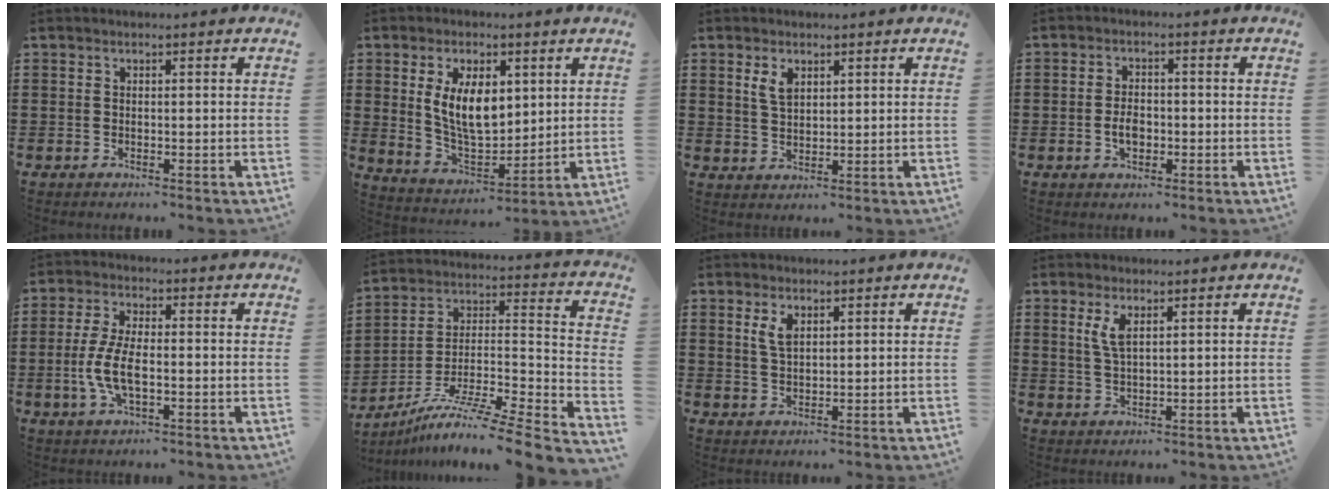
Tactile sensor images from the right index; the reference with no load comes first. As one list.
[{"total": 9.2, "force": [2.1, 5.0, 7.4], "torque": [-0.144, 0.004, 0.036]}, {"total": 3.1, "force": [1.7, 1.6, 2.0], "torque": [-0.046, 0.006, 0.031]}, {"total": 3.0, "force": [-0.8, 1.9, 2.2], "torque": [-0.044, 0.002, -0.015]}, {"total": 6.5, "force": [-1.3, 2.6, 5.8], "torque": [-0.130, -0.004, -0.030]}, {"total": 7.9, "force": [-5.9, 0.3, 5.3], "torque": [-0.093, -0.014, -0.120]}, {"total": 3.1, "force": [1.7, 1.4, 2.3], "torque": [-0.050, 0.005, 0.029]}, {"total": 3.5, "force": [1.7, 1.2, 2.8], "torque": [-0.060, 0.005, 0.030]}]